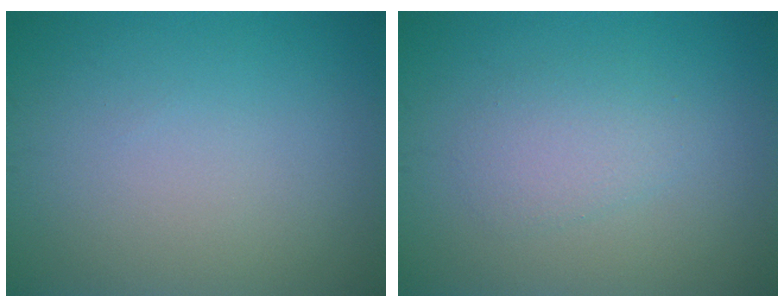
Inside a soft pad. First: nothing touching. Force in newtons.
{"total": 2.2, "press": 2.2, "slide": 0.1}